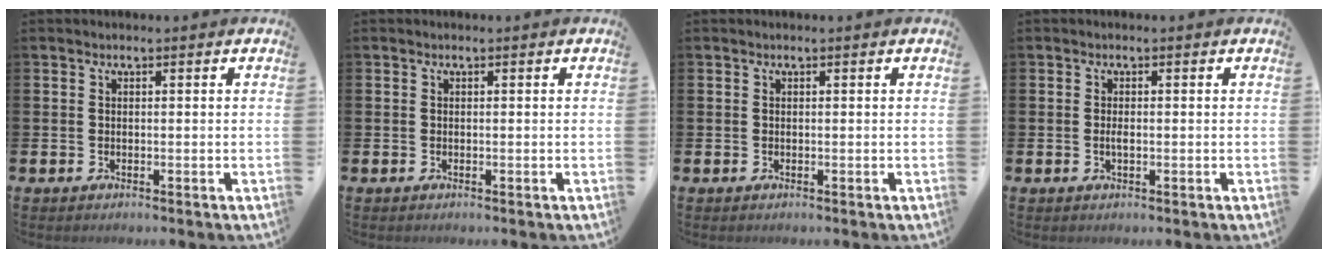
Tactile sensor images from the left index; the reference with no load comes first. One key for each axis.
{"total": 0.0}
{"total": 0.0}
{"total": 1.1, "fx": -0.1, "fy": 0.4, "fz": 1.1, "tx": -0.020, "ty": 0.001, "tz": -0.004}